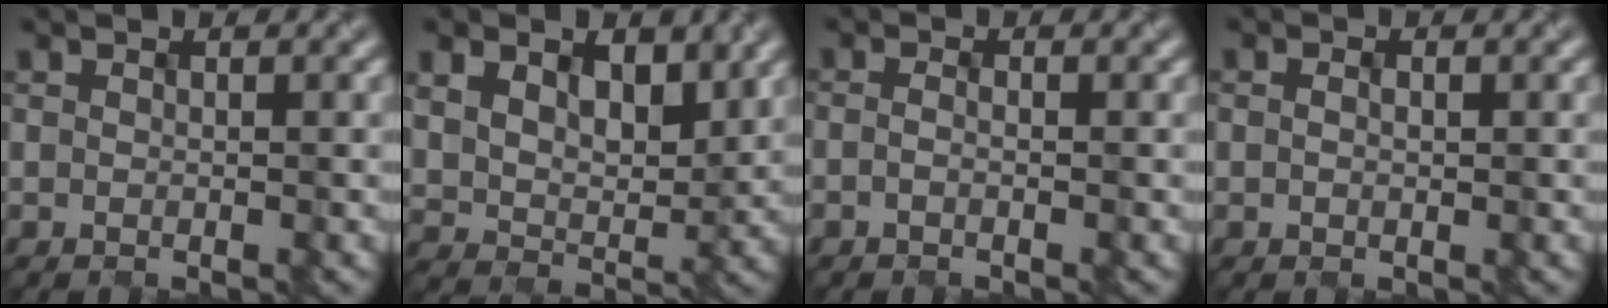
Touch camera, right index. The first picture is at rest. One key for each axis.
{"total": 6.4, "fx": 2.7, "fy": 4.3, "fz": 3.8, "tx": -0.078, "ty": 0.004, "tz": 0.033}
{"total": 0.9, "fx": -0.4, "fy": 0.4, "fz": 0.7, "tx": -0.006, "ty": -0.005, "tz": -0.016}
{"total": 0.9, "fx": -0.2, "fy": 0.7, "fz": 0.5, "tx": -0.009, "ty": 0.000, "tz": -0.001}